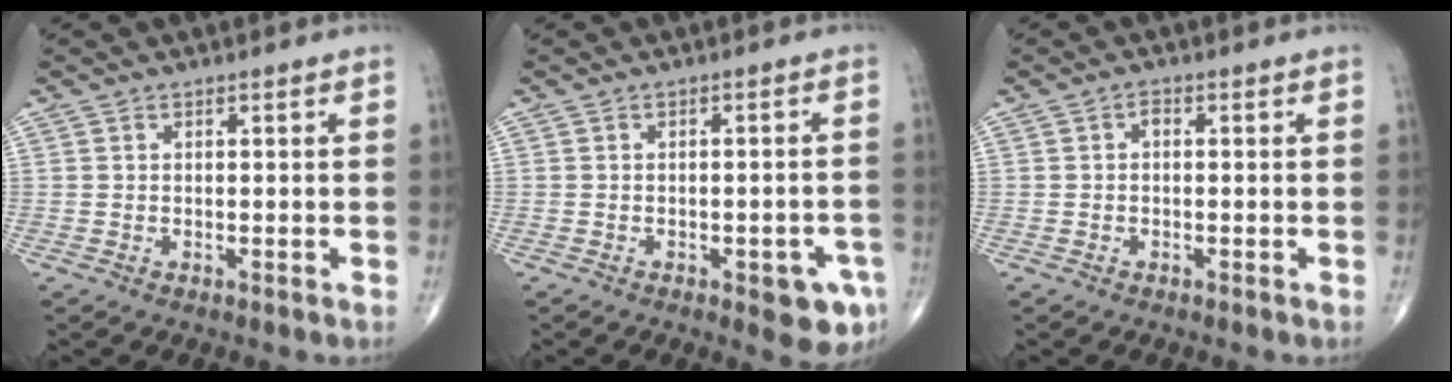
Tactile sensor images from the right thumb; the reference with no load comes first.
{"total": 7.2, "force": [-3.1, 2.7, 5.8], "torque": [-0.055, 0.010, -0.031]}
{"total": 1.1, "force": [0.0, 0.7, 0.8], "torque": [-0.009, 0.004, -0.007]}